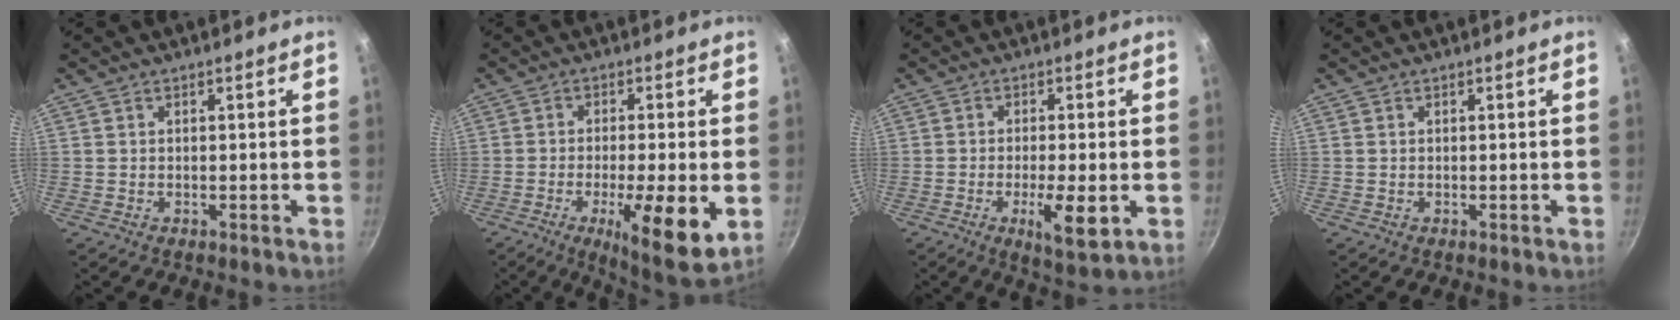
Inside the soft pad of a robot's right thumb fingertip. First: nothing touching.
{"total": 12.6, "force": [-3.5, 2.8, 11.8], "torque": [-0.183, -0.002, -0.052]}
{"total": 6.9, "force": [-2.0, 1.8, 6.3], "torque": [-0.110, -0.001, -0.030]}
{"total": 0.0}